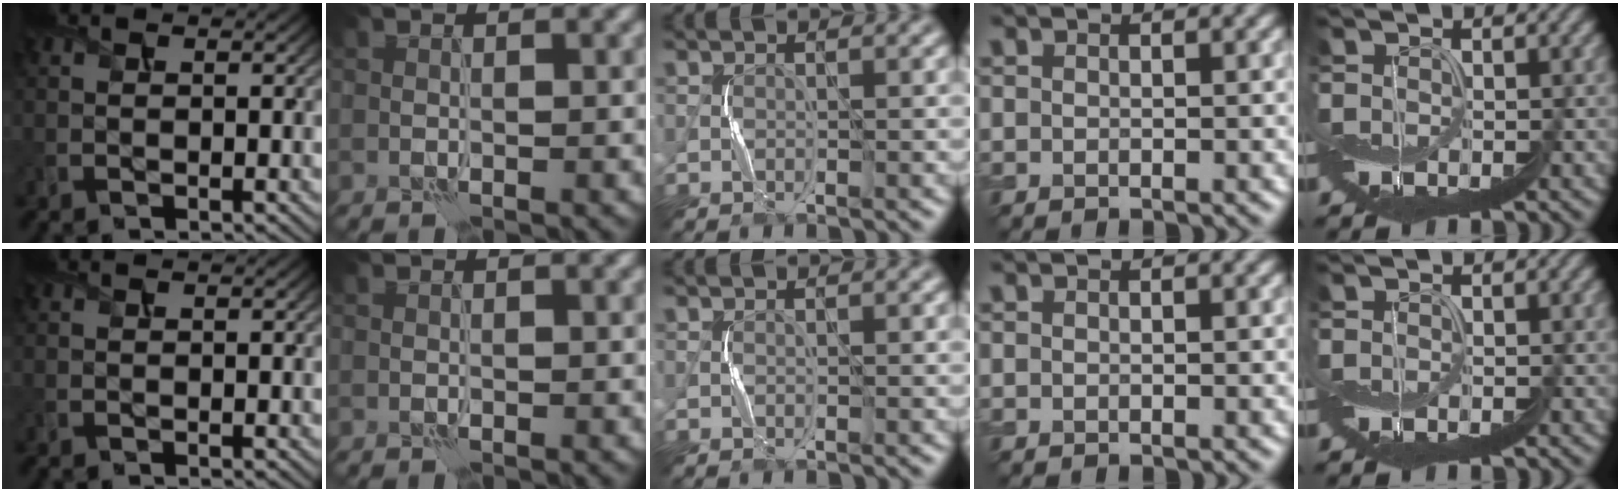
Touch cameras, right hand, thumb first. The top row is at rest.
{}